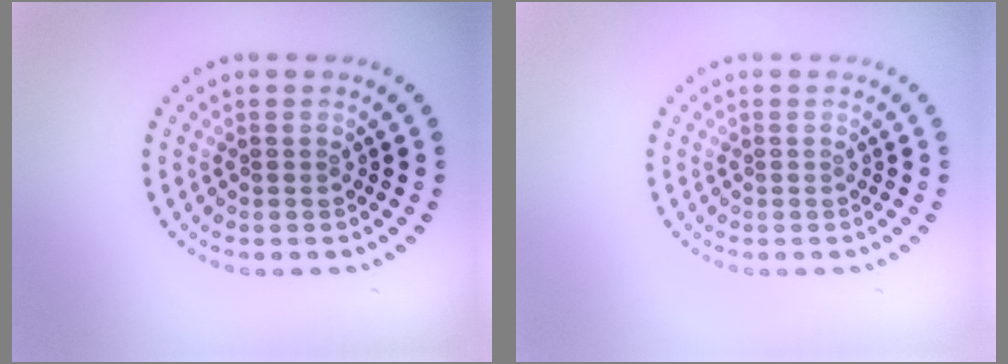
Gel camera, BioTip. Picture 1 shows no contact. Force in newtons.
{"total": 0.0}